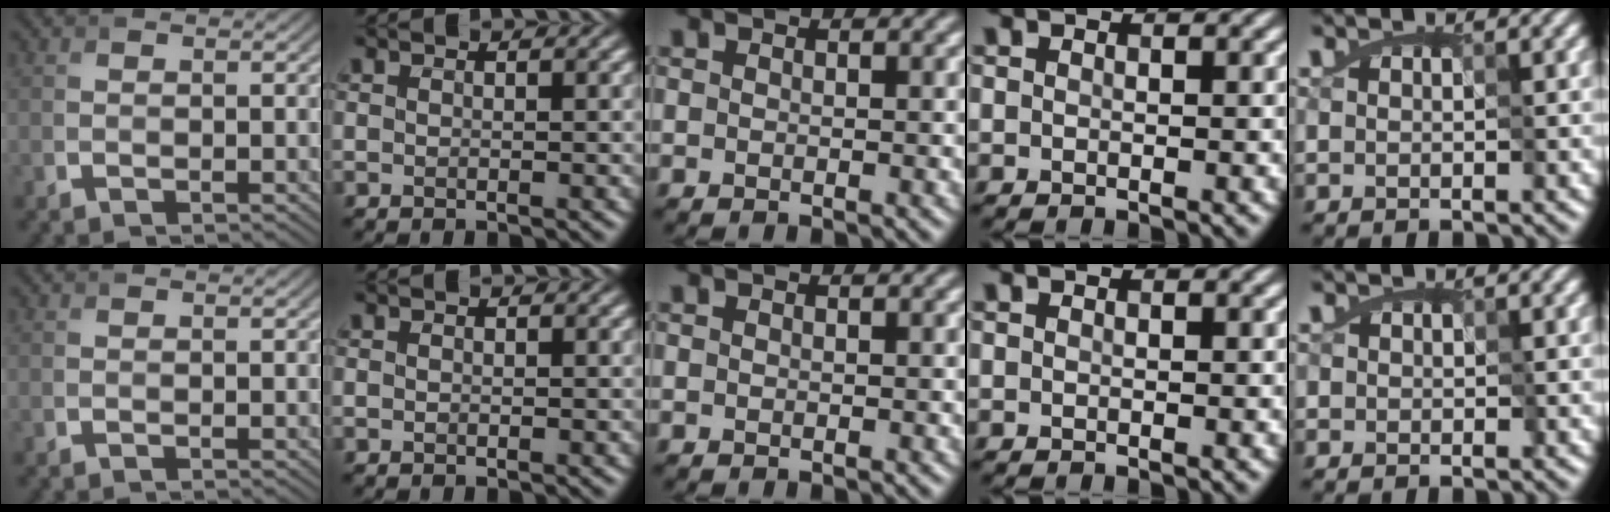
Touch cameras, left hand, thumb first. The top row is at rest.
{}